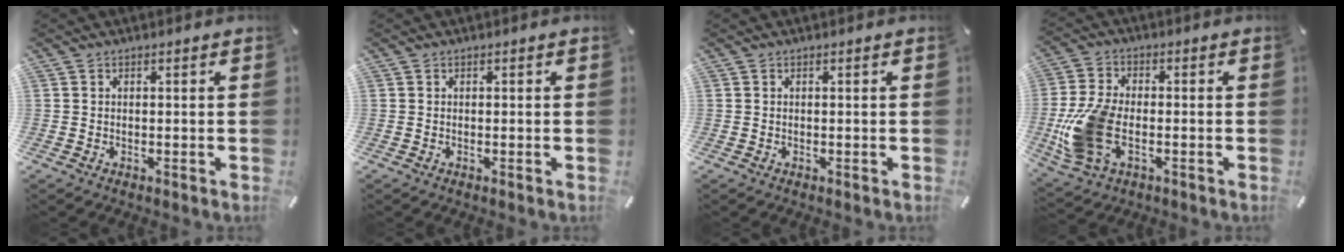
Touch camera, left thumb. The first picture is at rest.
{"total": 0.0}
{"total": 0.0}
{"total": 13.5, "force": [-3.2, 8.3, 10.1], "torque": [-0.229, -0.002, -0.055]}